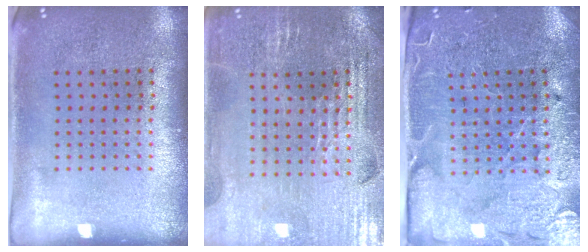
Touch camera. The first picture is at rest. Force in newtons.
{"total": 2.8, "press": 2.8, "slide": 0.5}
{"total": 3.7, "press": 3.6, "slide": 0.7}